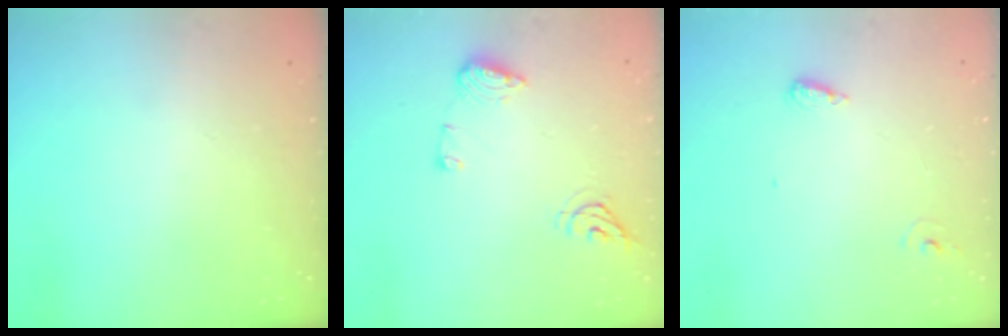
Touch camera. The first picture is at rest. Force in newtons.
{"total": 8.6, "press": 8.5, "slide": 0.1}
{"total": 6.0, "press": 5.8, "slide": 1.5}